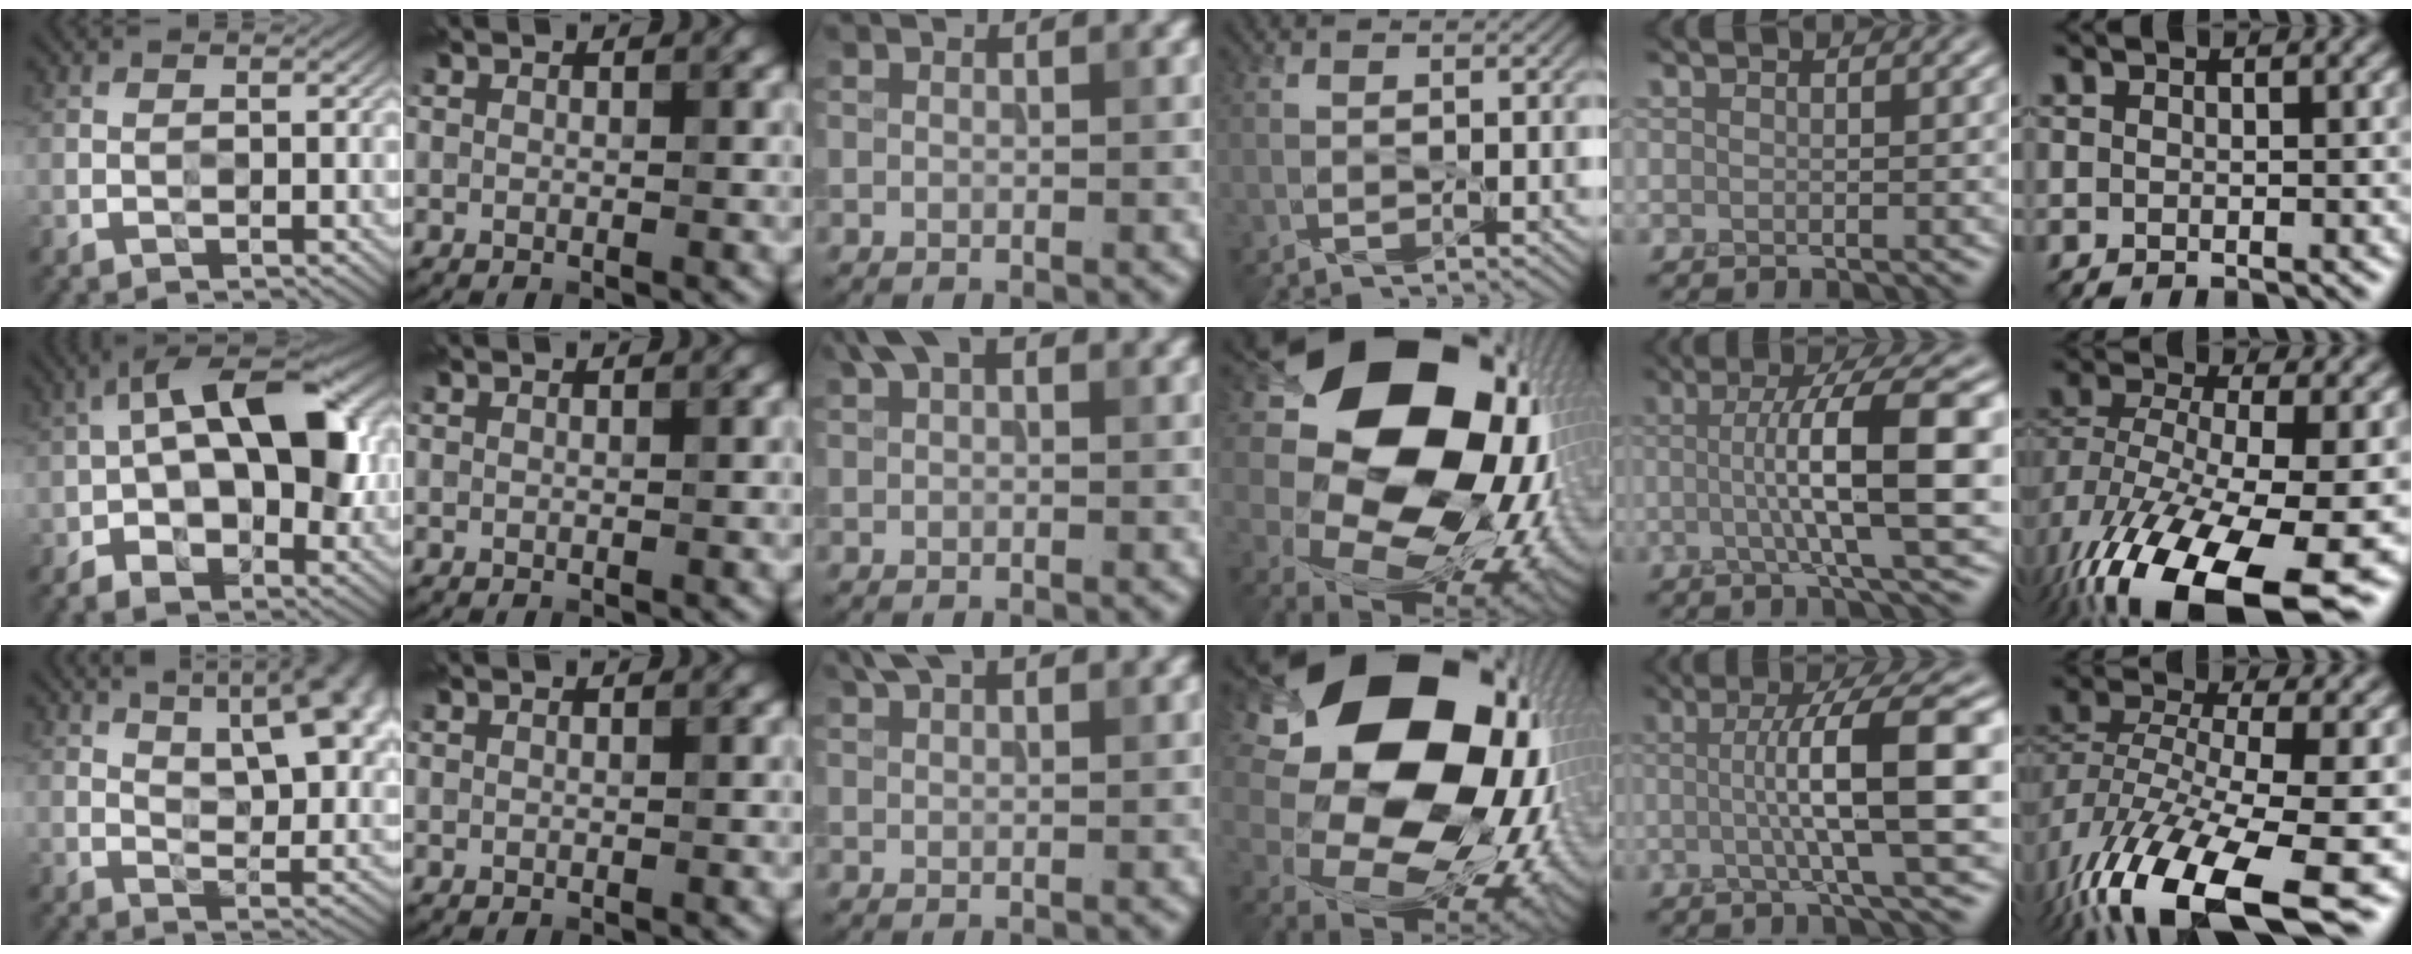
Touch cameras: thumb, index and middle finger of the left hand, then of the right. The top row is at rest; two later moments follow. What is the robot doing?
{"motion": "peel", "object": "tape"}